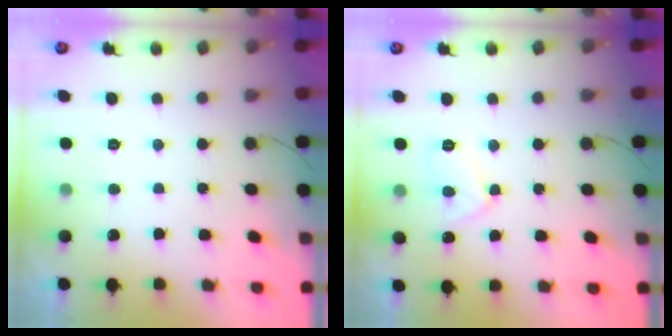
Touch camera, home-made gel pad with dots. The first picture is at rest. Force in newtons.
{"total": 6.9, "press": 6.9, "slide": 0.7}